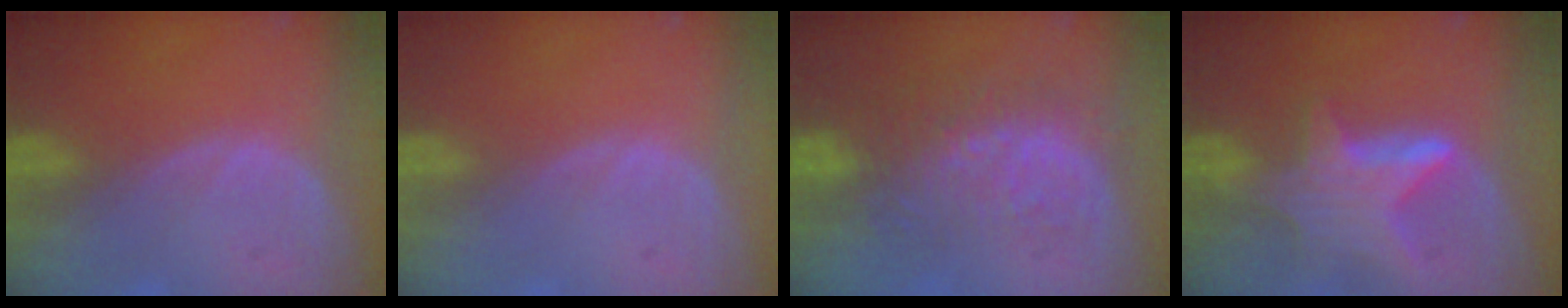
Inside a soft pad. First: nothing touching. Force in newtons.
{"total": 0.0}
{"total": 8.8, "press": 8.5, "slide": 2.5}
{"total": 6.8, "press": 6.6, "slide": 1.7}